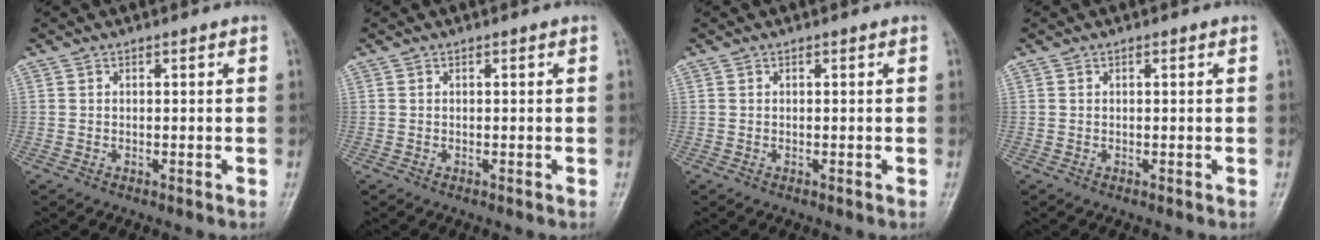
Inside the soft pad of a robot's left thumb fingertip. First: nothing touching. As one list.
[{"total": 0.0}, {"total": 0.0}, {"total": 0.0}]